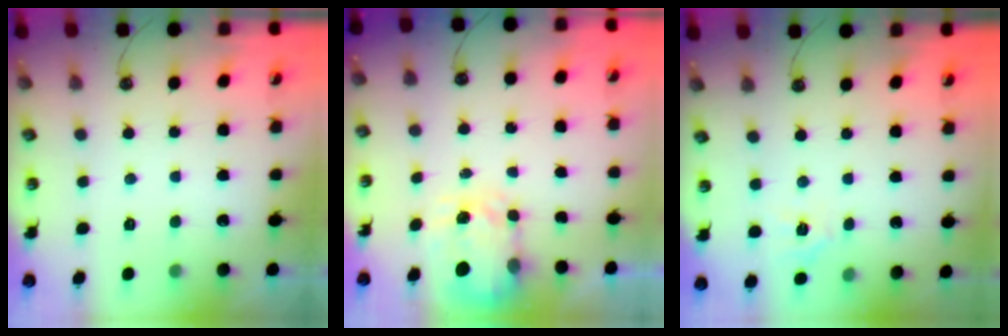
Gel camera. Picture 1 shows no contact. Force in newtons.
{"total": 3.9, "press": 3.8, "slide": 0.5}
{"total": 3.5, "press": 3.4, "slide": 0.5}